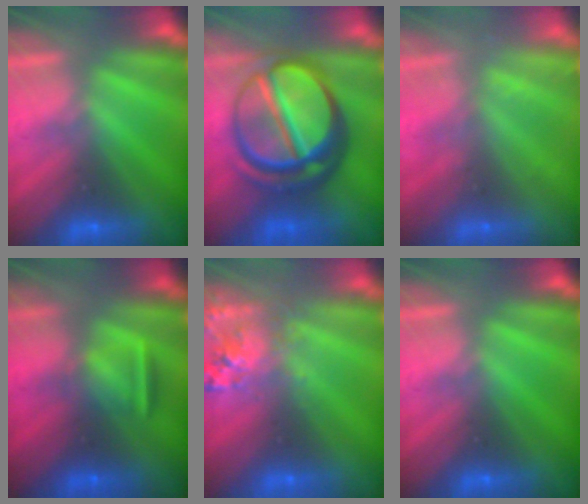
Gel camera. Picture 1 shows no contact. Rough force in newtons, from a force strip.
{"total": 7.7}
{"total": 2.1}
{"total": 3.1}
{"total": 2.7}
{"total": 0.0}